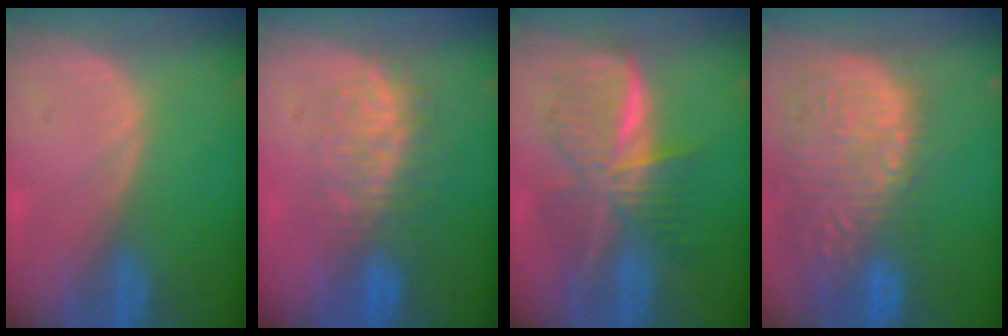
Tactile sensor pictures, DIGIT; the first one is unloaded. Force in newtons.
{"total": 7.9, "press": 7.5, "slide": 2.3}
{"total": 9.4, "press": 9.4, "slide": 0.7}
{"total": 15.3, "press": 12.5, "slide": 8.8}